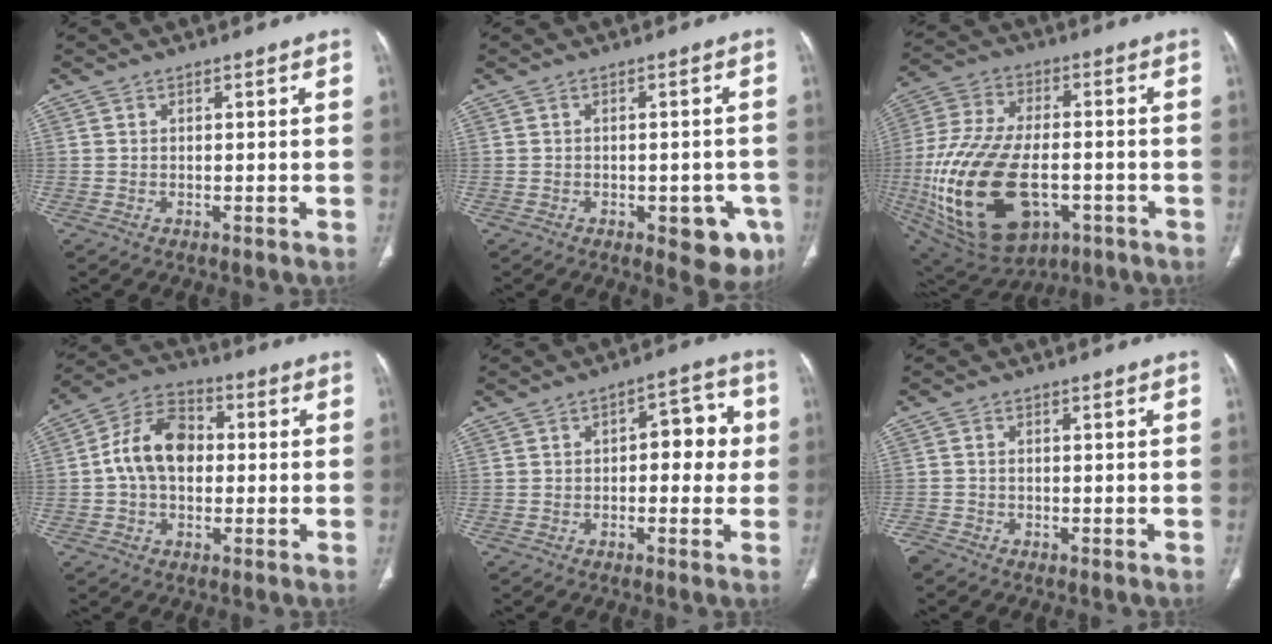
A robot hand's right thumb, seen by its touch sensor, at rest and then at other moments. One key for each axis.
{"total": 7.9, "fx": -3.3, "fy": 3.9, "fz": 6.0, "tx": -0.044, "ty": 0.004, "tz": -0.032}
{"total": 27.0, "fx": -6.3, "fy": 15.4, "fz": 21.3, "tx": -0.453, "ty": -0.006, "tz": -0.085}
{"total": 11.7, "fx": 0.3, "fy": 8.1, "fz": 8.4, "tx": -0.140, "ty": 0.027, "tz": -0.005}
{"total": 8.3, "fx": 0.4, "fy": 4.5, "fz": 6.9, "tx": -0.049, "ty": 0.023, "tz": 0.002}
{"total": 2.0, "fx": -1.8, "fy": 0.8, "fz": 0.4, "tx": -0.013, "ty": -0.001, "tz": -0.035}